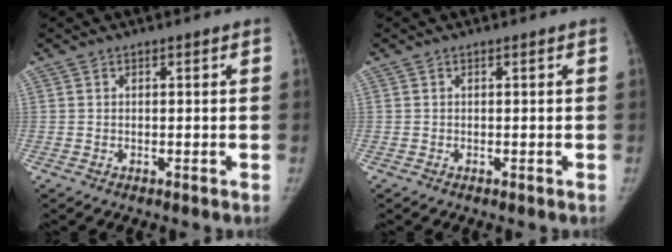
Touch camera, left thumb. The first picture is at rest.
{"total": 0.0}